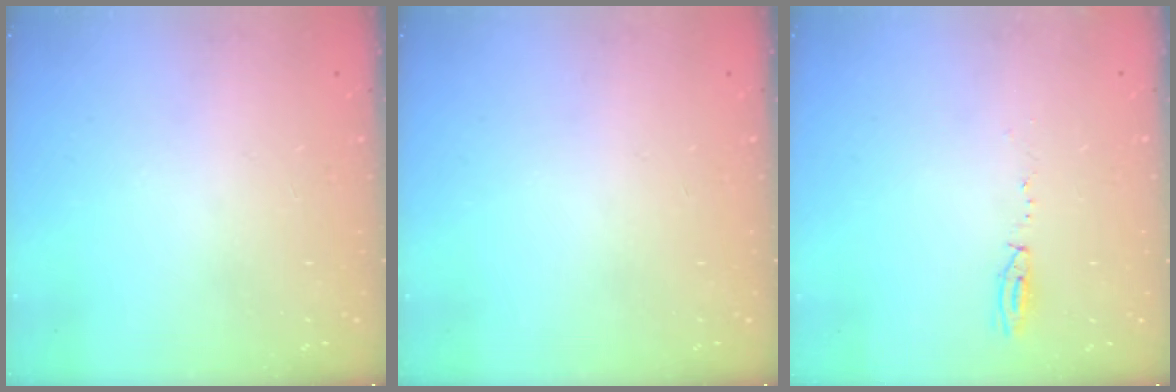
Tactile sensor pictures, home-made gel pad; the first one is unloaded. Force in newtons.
{"total": 0.0}
{"total": 3.9, "press": 3.8, "slide": 0.9}